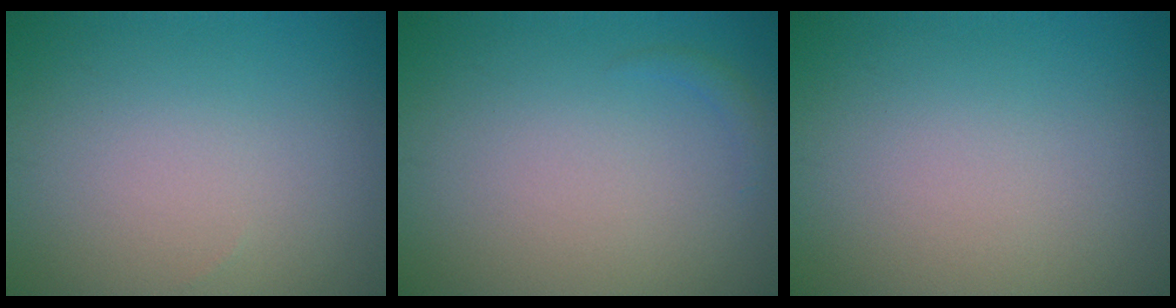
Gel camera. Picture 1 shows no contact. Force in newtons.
{"total": 0.7, "press": 0.7, "slide": 0.1}
{"total": 0.0}